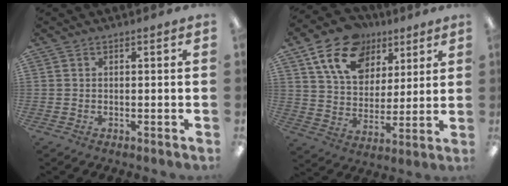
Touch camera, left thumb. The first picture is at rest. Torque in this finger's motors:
{"motor_torque": [1.65, 1.68, 1.38, -1.38, 0.19]}